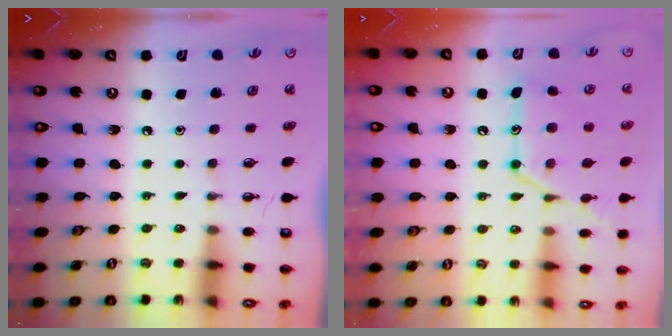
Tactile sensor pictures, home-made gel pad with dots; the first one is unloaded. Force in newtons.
{"total": 14.4, "press": 14.3, "slide": 1.1}